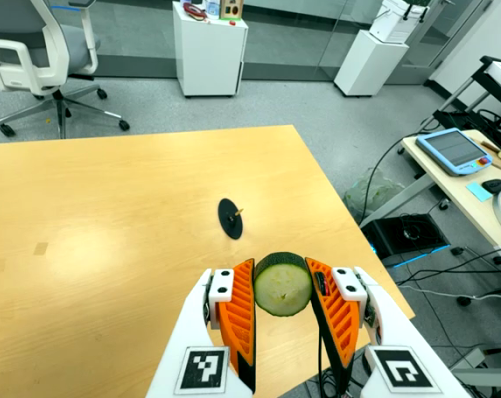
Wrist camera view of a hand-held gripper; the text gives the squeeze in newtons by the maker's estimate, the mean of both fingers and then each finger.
{"total": 8.5, "left": 8.0, "right": 8.9}